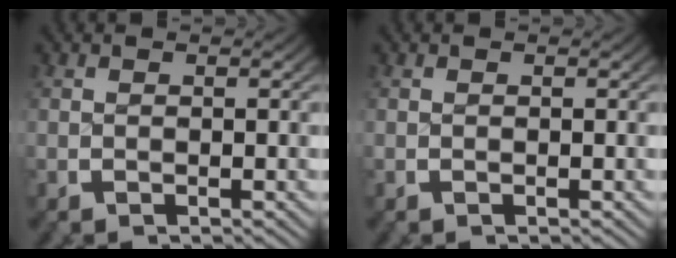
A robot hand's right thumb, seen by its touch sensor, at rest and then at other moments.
{"total": 0.0}